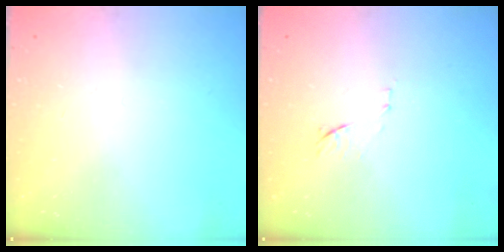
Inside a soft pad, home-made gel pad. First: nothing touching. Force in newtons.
{"total": 7.1, "press": 7.1, "slide": 0.7}